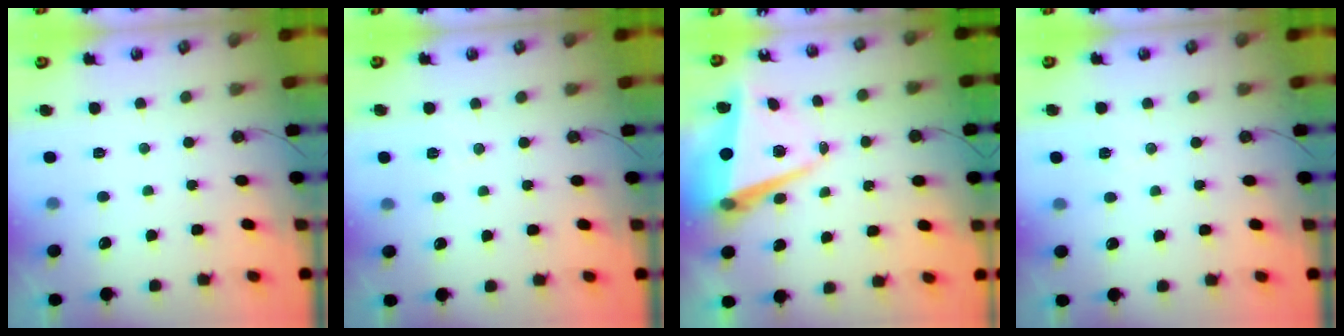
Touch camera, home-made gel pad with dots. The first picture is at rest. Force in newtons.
{"total": 5.2, "press": 4.5, "slide": 2.6}
{"total": 9.2, "press": 9.1, "slide": 1.3}
{"total": 6.6, "press": 4.8, "slide": 4.5}